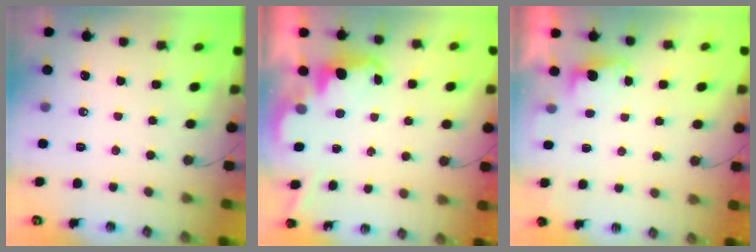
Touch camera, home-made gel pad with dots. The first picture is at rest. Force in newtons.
{"total": 2.5, "press": 2.4, "slide": 0.6}
{"total": 1.9, "press": 1.6, "slide": 0.9}